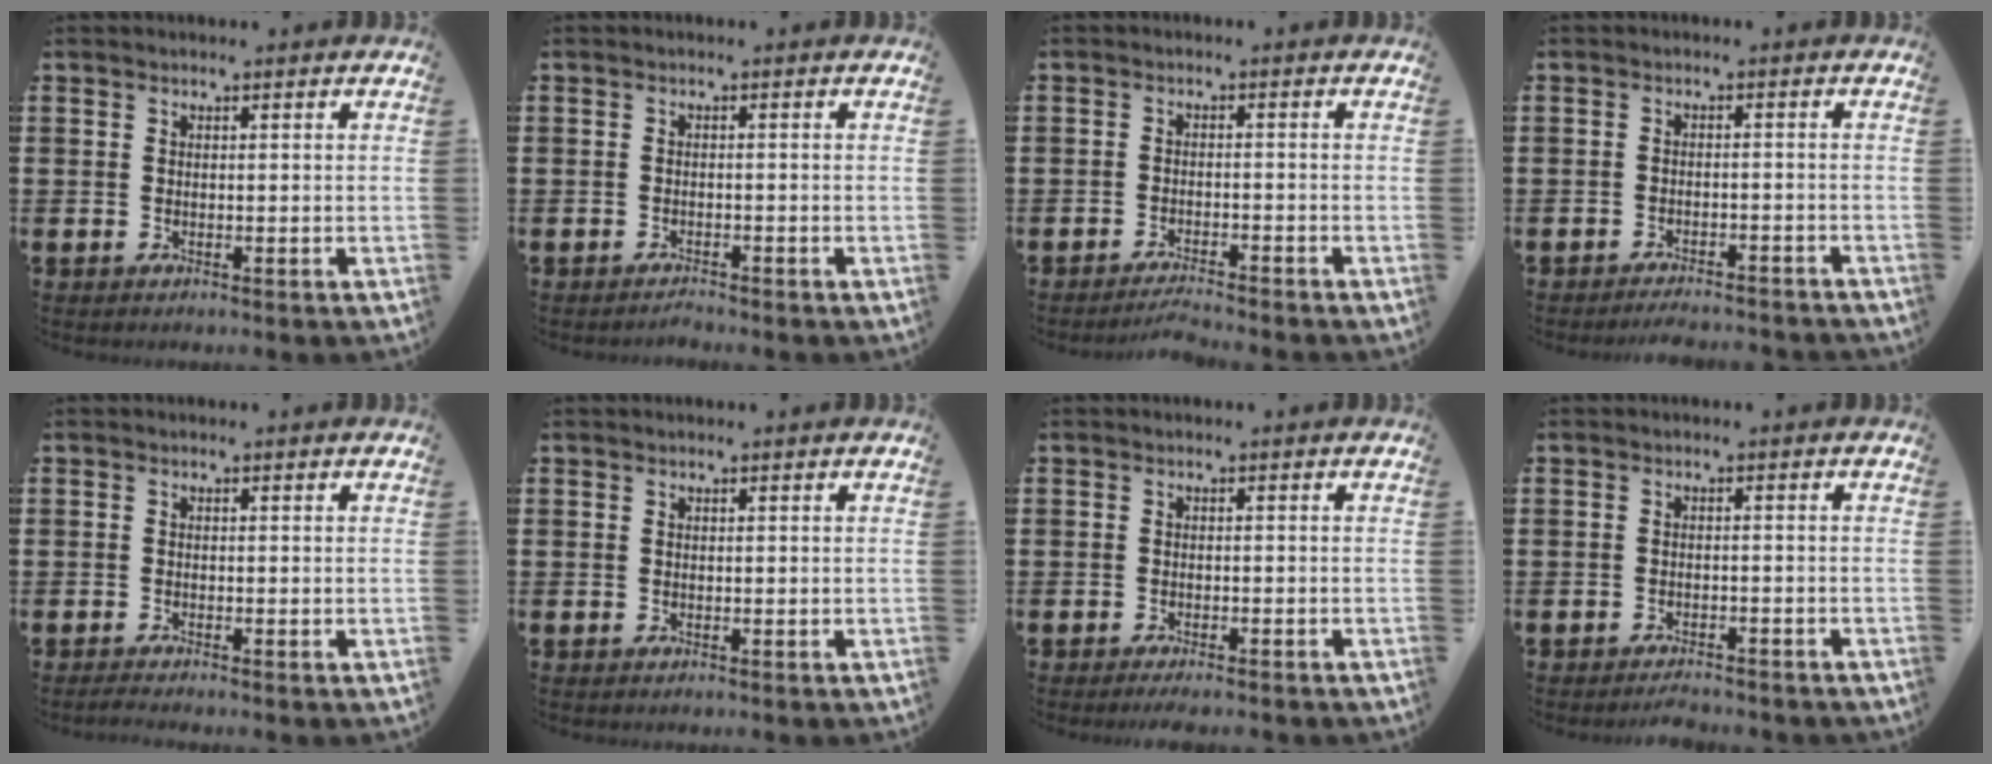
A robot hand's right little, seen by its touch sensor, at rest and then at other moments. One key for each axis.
{"total": 0.8, "fx": -0.8, "fy": -0.1, "fz": 0.0, "tx": -0.003, "ty": 0.000, "tz": -0.016}
{"total": 1.9, "fx": -1.8, "fy": -0.3, "fz": 0.5, "tx": -0.007, "ty": 0.005, "tz": -0.035}
{"total": 2.0, "fx": -2.0, "fy": -0.2, "fz": 0.1, "tx": -0.004, "ty": 0.005, "tz": -0.042}
{"total": 0.7, "fx": -0.6, "fy": 0.0, "fz": 0.4, "tx": -0.007, "ty": -0.002, "tz": -0.011}
{"total": 0.0}
{"total": 1.0, "fx": -0.9, "fy": -0.1, "fz": 0.5, "tx": -0.009, "ty": 0.000, "tz": -0.017}
{"total": 1.5, "fx": -1.5, "fy": 0.0, "fz": 0.1, "tx": -0.007, "ty": 0.004, "tz": -0.030}